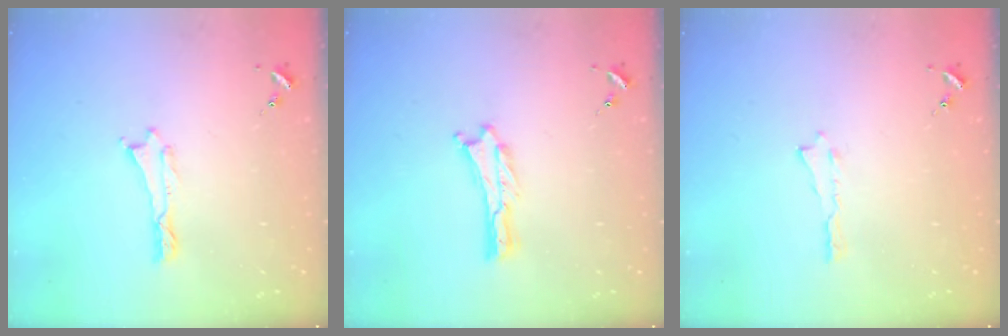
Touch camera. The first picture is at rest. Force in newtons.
{"total": 0.0}
{"total": 0.0}